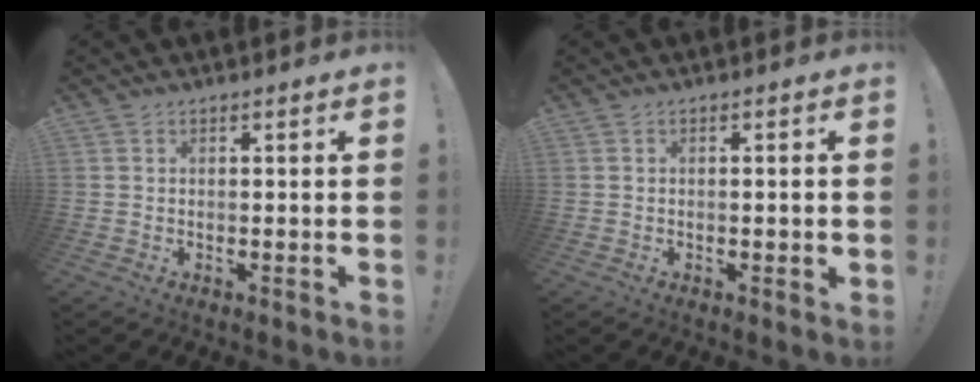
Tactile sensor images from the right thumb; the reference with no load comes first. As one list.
[{"total": 1.2, "force": [-0.4, 0.3, 1.0], "torque": [-0.014, 0.001, -0.008]}]